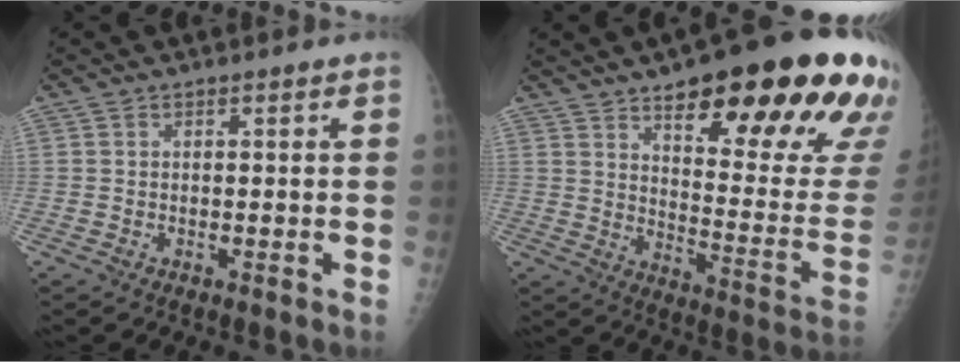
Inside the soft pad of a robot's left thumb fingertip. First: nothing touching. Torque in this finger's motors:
{"motor_torque": [3.02, 1.99, 1.28, -1.49, 0.13]}